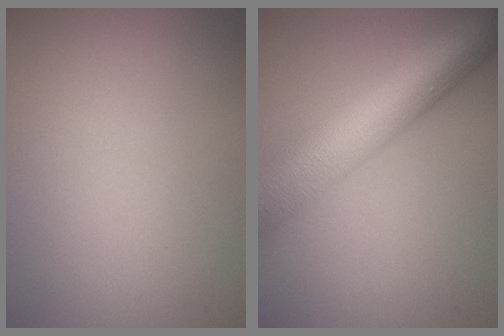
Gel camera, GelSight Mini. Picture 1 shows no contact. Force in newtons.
{"total": 9.9, "press": 9.9, "slide": 0.4}